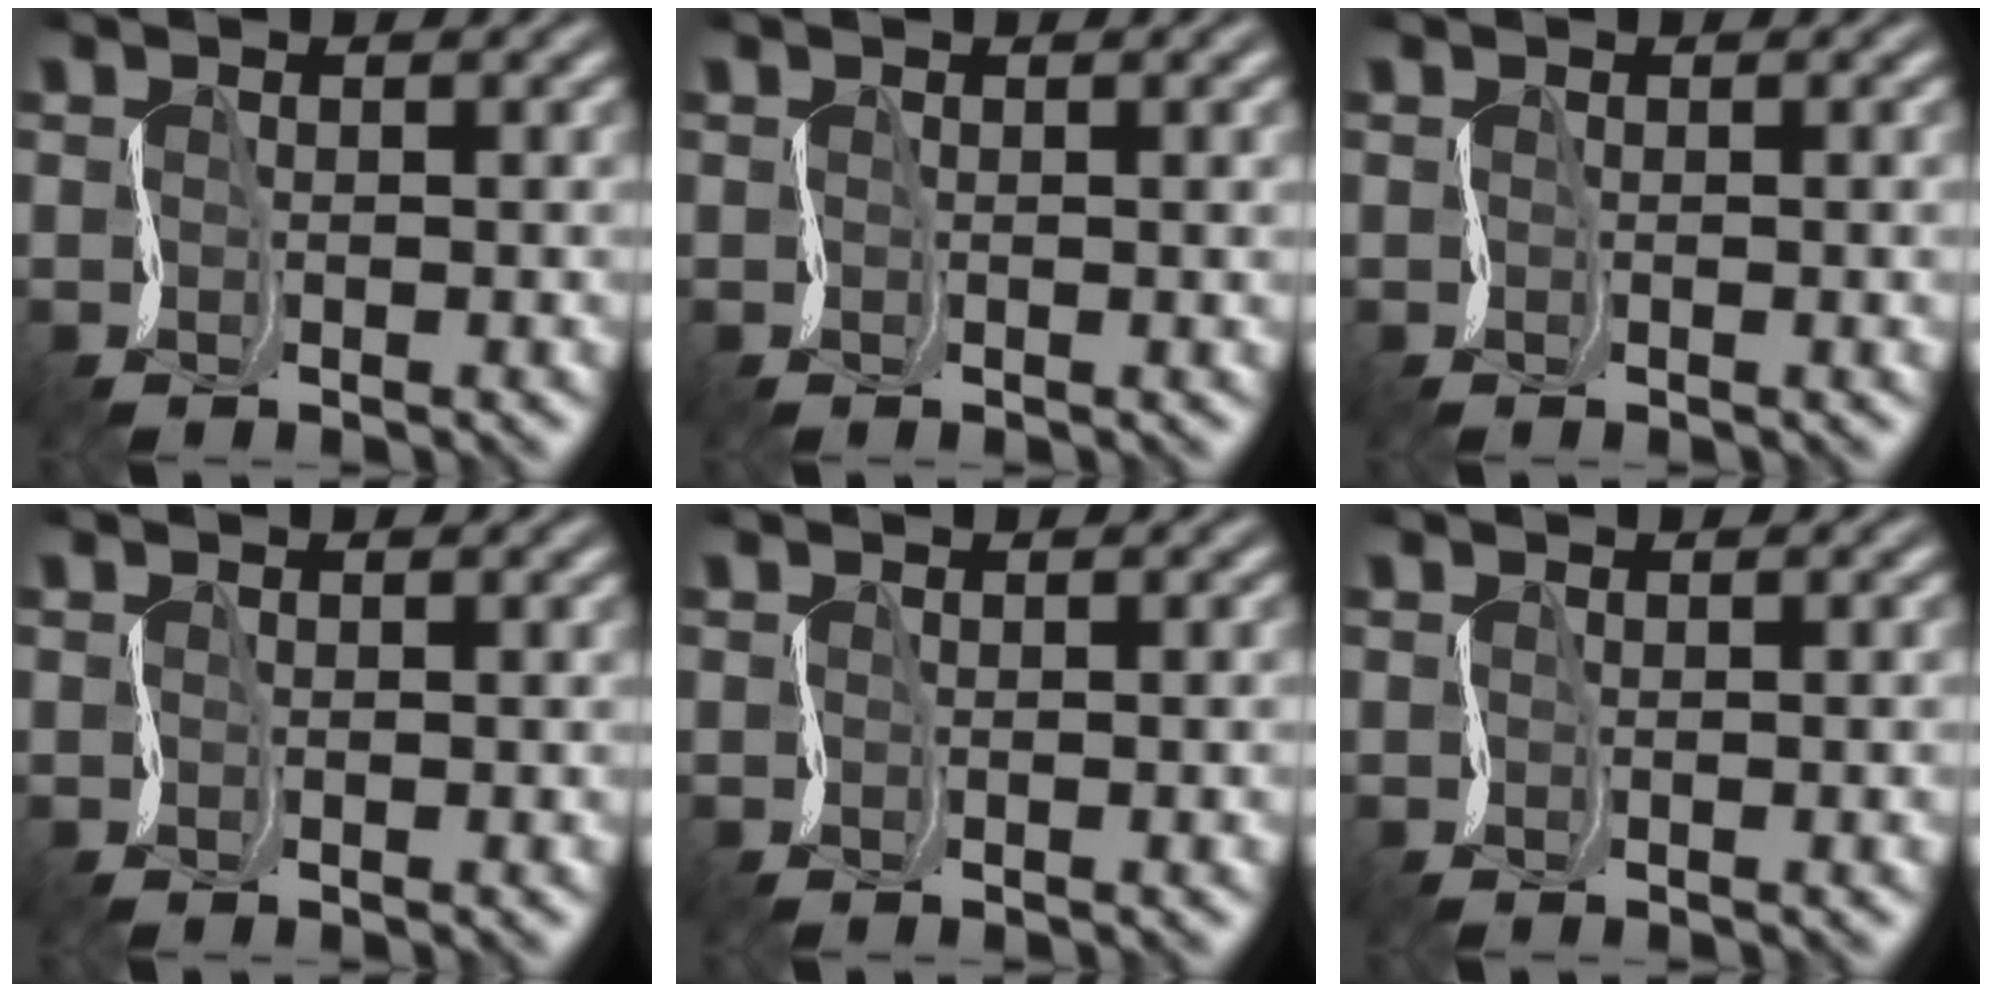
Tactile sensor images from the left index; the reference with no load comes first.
{"total": 2.4, "force": [0.7, 1.0, 2.0], "torque": [-0.015, 0.012, 0.000]}
{"total": 1.7, "force": [0.2, 0.7, 1.5], "torque": [-0.008, 0.008, -0.002]}
{"total": 0.0}
{"total": 1.7, "force": [0.1, 0.7, 1.5], "torque": [-0.005, 0.006, -0.007]}
{"total": 1.9, "force": [0.1, 0.9, 1.7], "torque": [-0.008, 0.009, -0.007]}